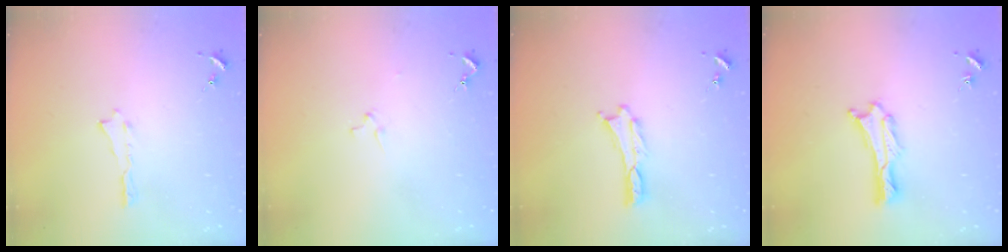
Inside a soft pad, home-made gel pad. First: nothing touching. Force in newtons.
{"total": 1.1, "press": 1.1, "slide": 0.1}
{"total": 0.0}
{"total": 0.8, "press": 0.7, "slide": 0.2}